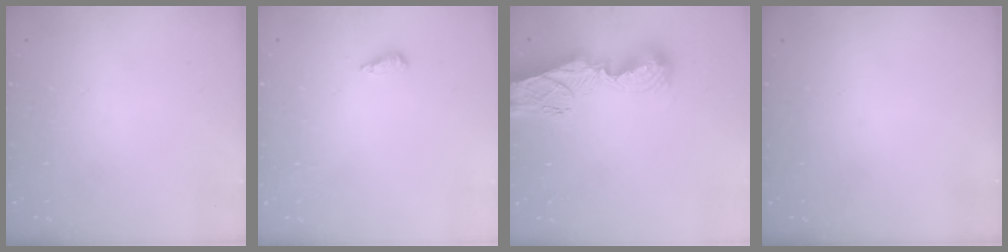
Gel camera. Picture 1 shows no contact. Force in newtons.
{"total": 5.3, "press": 5.2, "slide": 1.1}
{"total": 12.9, "press": 12.9, "slide": 1.4}
{"total": 0.0}